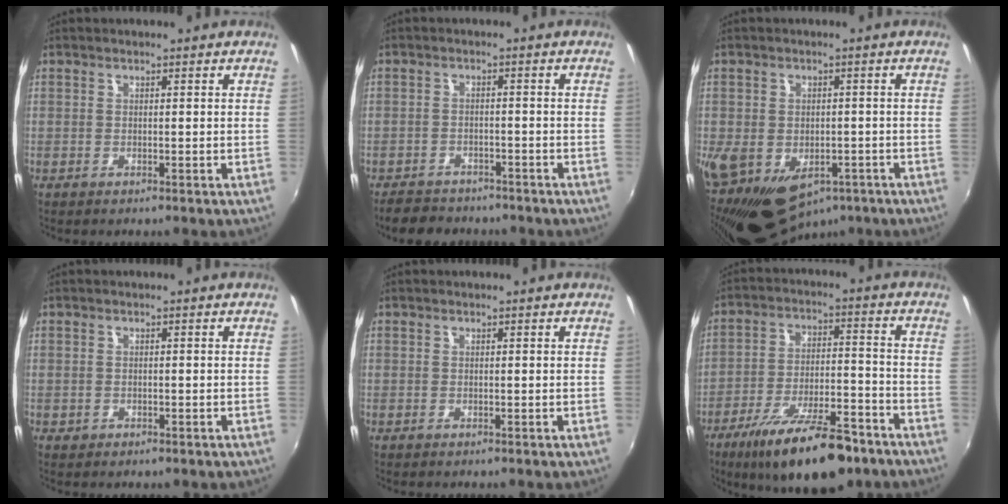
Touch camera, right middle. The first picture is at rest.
{"total": 7.9, "force": [-6.8, 3.2, 2.3], "torque": [-0.068, -0.007, -0.105]}
{"total": 18.0, "force": [-8.5, 11.9, 10.5], "torque": [-0.238, -0.045, -0.118]}
{"total": 0.9, "force": [-0.4, 0.7, 0.4], "torque": [-0.008, -0.003, -0.006]}
{"total": 0.0}
{"total": 18.6, "force": [-13.2, 5.8, 11.9], "torque": [-0.209, -0.019, -0.199]}